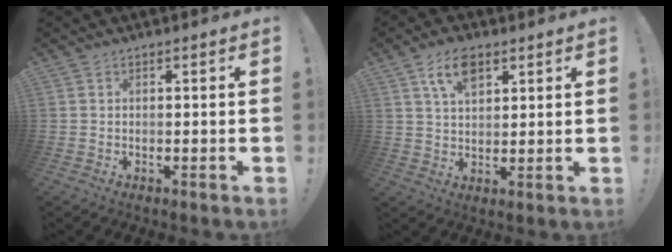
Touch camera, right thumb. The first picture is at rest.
{"total": 8.4, "force": [4.6, 4.4, 5.5], "torque": [-0.094, -0.005, 0.084]}